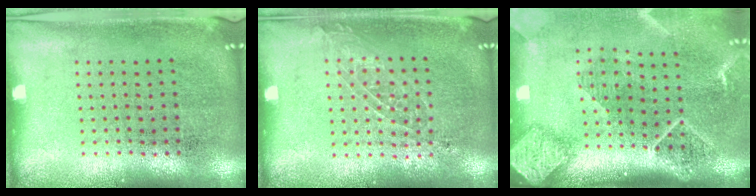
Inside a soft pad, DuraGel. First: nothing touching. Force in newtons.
{"total": 1.1, "press": 1.0, "slide": 0.3}
{"total": 2.7, "press": 2.0, "slide": 1.8}